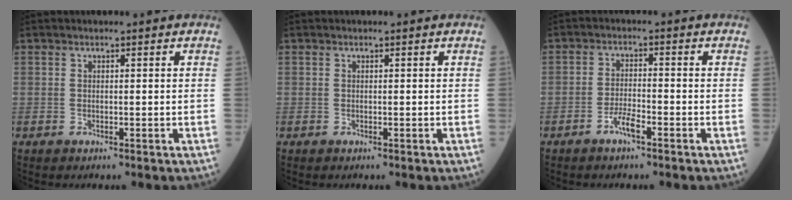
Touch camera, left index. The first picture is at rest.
{"total": 0.0}
{"total": 3.1, "force": [-2.1, 0.4, 2.2], "torque": [-0.045, 0.000, -0.041]}